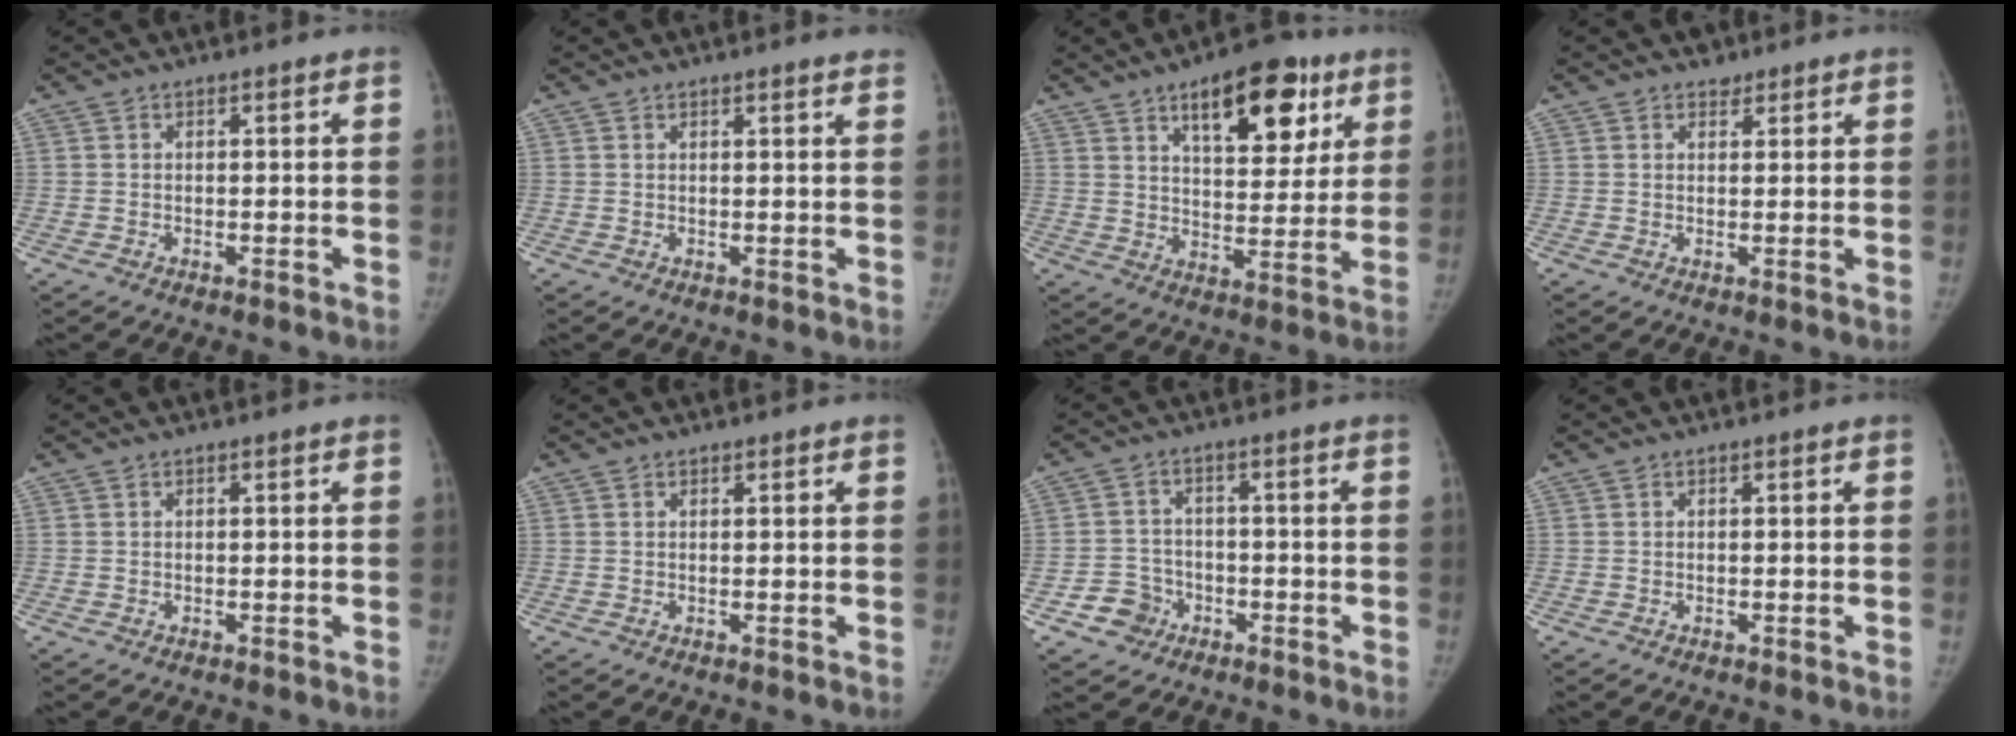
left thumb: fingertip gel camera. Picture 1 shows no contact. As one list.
[{"total": 2.3, "force": [2.1, 0.1, 1.0], "torque": [-0.007, -0.005, 0.015]}, {"total": 15.9, "force": [8.4, 7.4, 11.2], "torque": [-0.110, -0.030, 0.124]}, {"total": 1.7, "force": [1.2, 1.2, 0.1], "torque": [0.013, -0.007, 0.012]}, {"total": 0.0}, {"total": 0.0}, {"total": 5.4, "force": [-2.8, 4.6, 0.7], "torque": [0.016, 0.022, -0.049]}, {"total": 0.0}]